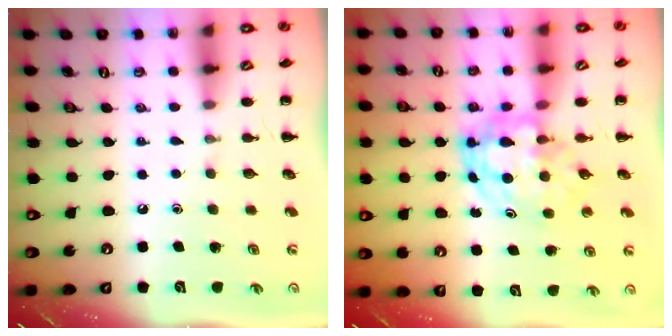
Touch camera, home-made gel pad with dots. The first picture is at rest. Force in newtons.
{"total": 5.0, "press": 4.9, "slide": 1.2}